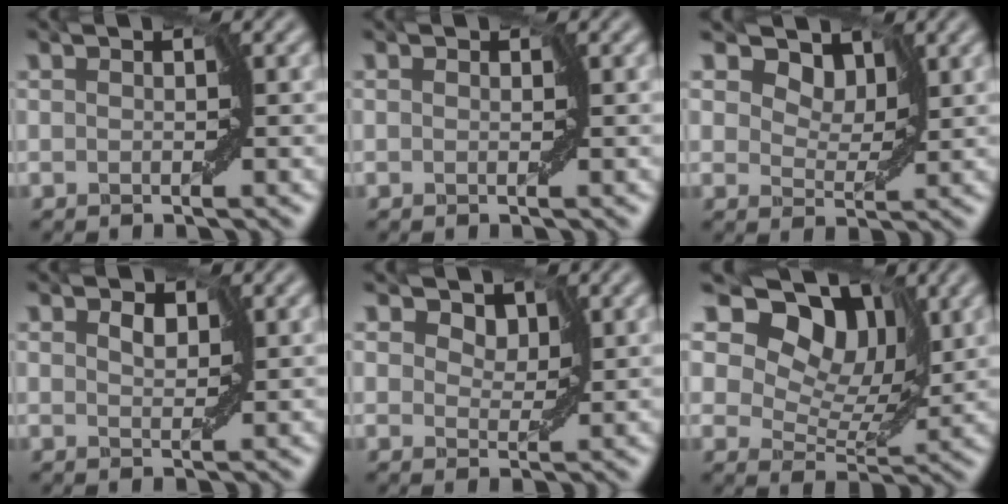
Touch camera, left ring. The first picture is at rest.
{"total": 0.0}
{"total": 6.6, "force": [4.0, 4.2, 3.3], "torque": [-0.049, 0.011, 0.039]}
{"total": 1.3, "force": [0.9, 0.8, 0.6], "torque": [-0.008, -0.001, 0.014]}
{"total": 3.8, "force": [2.3, 2.4, 1.9], "torque": [-0.026, 0.010, 0.010]}
{"total": 12.2, "force": [6.7, 7.6, 6.8], "torque": [-0.096, 0.023, 0.090]}